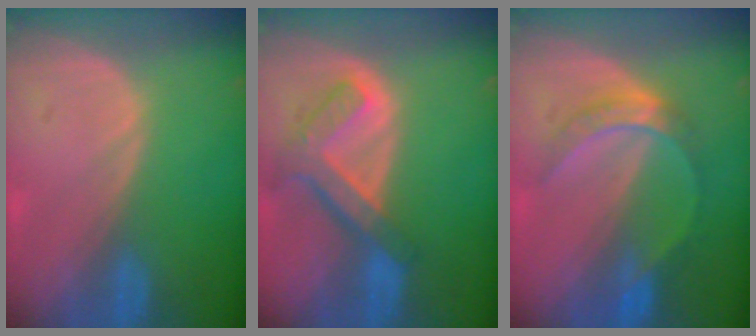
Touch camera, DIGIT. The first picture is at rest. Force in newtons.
{"total": 7.5, "press": 6.4, "slide": 3.9}
{"total": 5.2, "press": 5.2, "slide": 0.5}